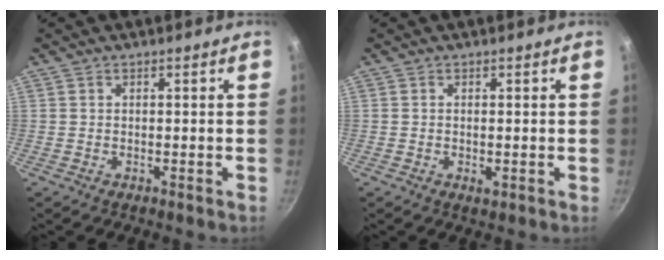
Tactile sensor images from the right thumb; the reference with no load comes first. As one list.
[{"total": 1.4, "force": [-0.2, 0.6, 1.2], "torque": [-0.021, -0.002, -0.003]}]